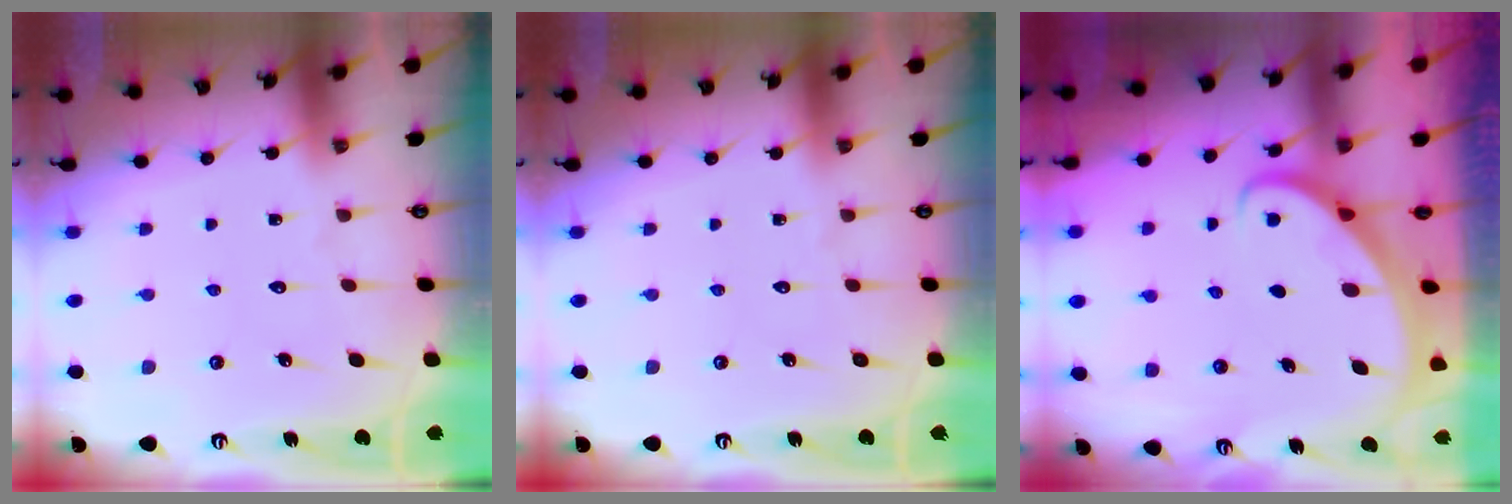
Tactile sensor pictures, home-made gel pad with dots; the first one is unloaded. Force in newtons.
{"total": 0.0}
{"total": 2.7, "press": 2.7, "slide": 0.2}